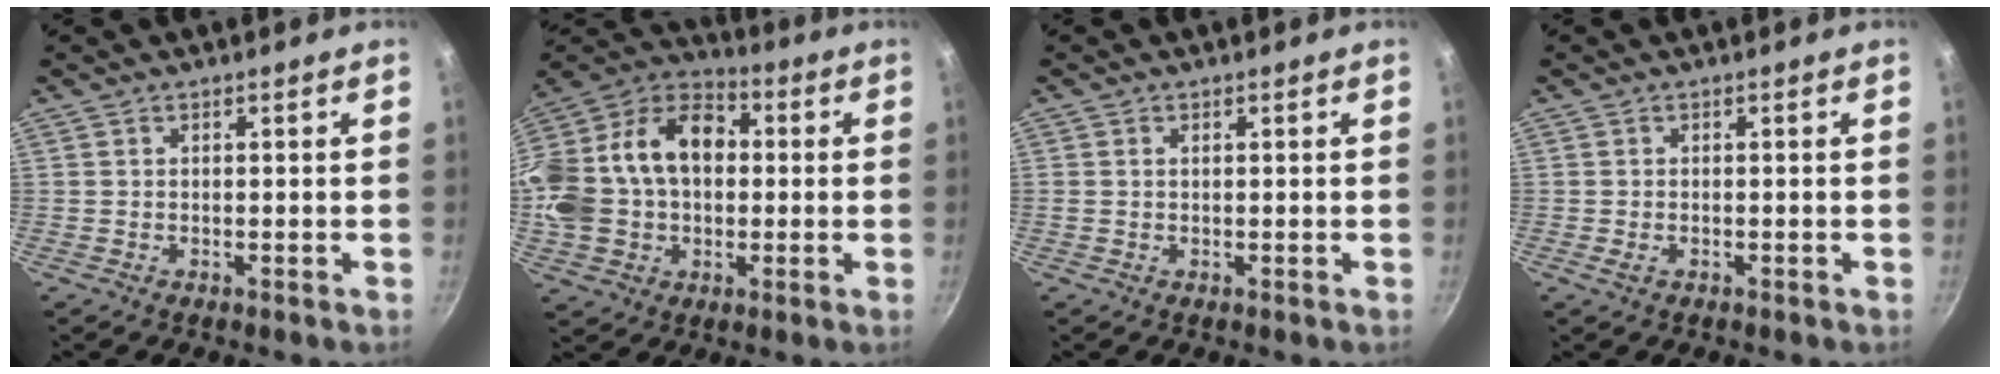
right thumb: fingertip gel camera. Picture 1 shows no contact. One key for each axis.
{"total": 24.5, "fx": 1.2, "fy": 17.9, "fz": 16.7, "tx": -0.314, "ty": 0.059, "tz": 0.015}
{"total": 0.8, "fx": 0.2, "fy": 0.6, "fz": 0.5, "tx": -0.008, "ty": 0.003, "tz": 0.003}
{"total": 1.1, "fx": -0.4, "fy": 0.7, "fz": 0.8, "tx": -0.015, "ty": -0.001, "tz": -0.008}